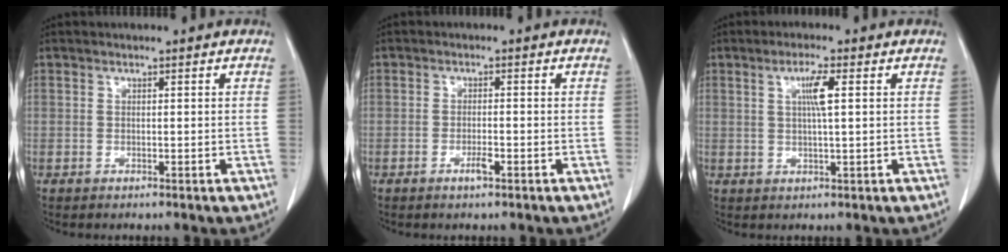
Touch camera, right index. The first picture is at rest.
{"total": 2.0, "force": [-1.0, 0.3, 1.6], "torque": [-0.029, 0.000, -0.018]}
{"total": 3.8, "force": [1.1, 0.0, 3.7], "torque": [-0.067, 0.001, 0.018]}